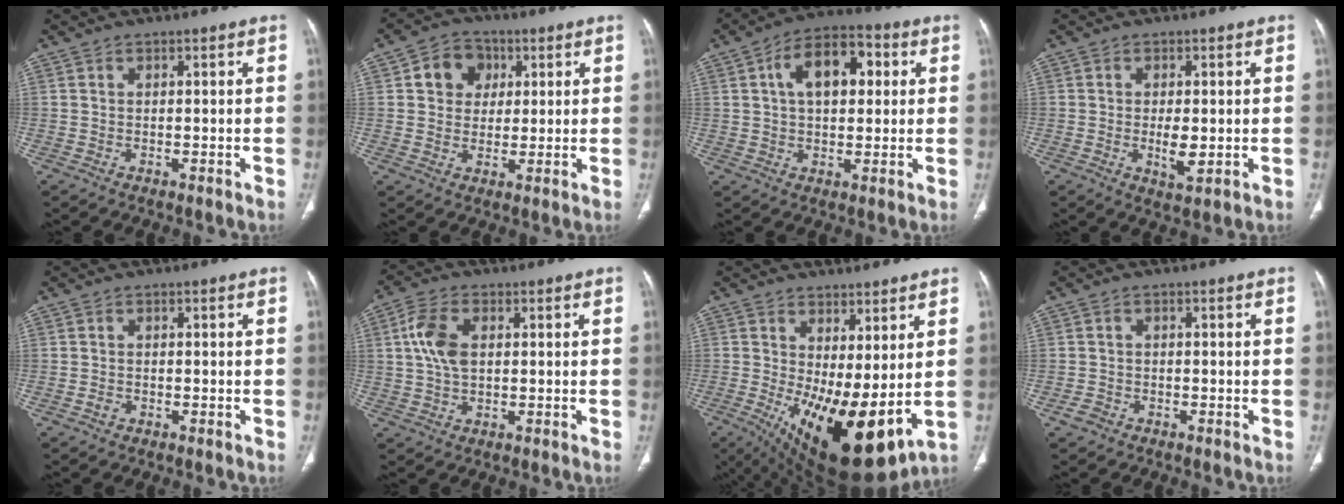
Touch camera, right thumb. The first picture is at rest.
{"total": 7.5, "force": [2.1, 6.5, 3.2], "torque": [-0.017, -0.001, 0.030]}
{"total": 12.5, "force": [3.2, 7.2, 9.7], "torque": [-0.132, 0.019, 0.045]}
{"total": 4.4, "force": [-0.4, 1.8, 4.0], "torque": [-0.068, -0.010, -0.004]}
{"total": 1.1, "force": [-0.5, 0.8, 0.5], "torque": [-0.011, 0.003, -0.008]}
{"total": 7.5, "force": [1.4, 4.4, 5.9], "torque": [-0.123, 0.007, 0.027]}
{"total": 16.7, "force": [0.0, 6.5, 15.3], "torque": [-0.260, -0.035, 0.024]}
{"total": 2.0, "force": [-1.2, 1.4, 0.6], "torque": [-0.013, 0.006, -0.021]}